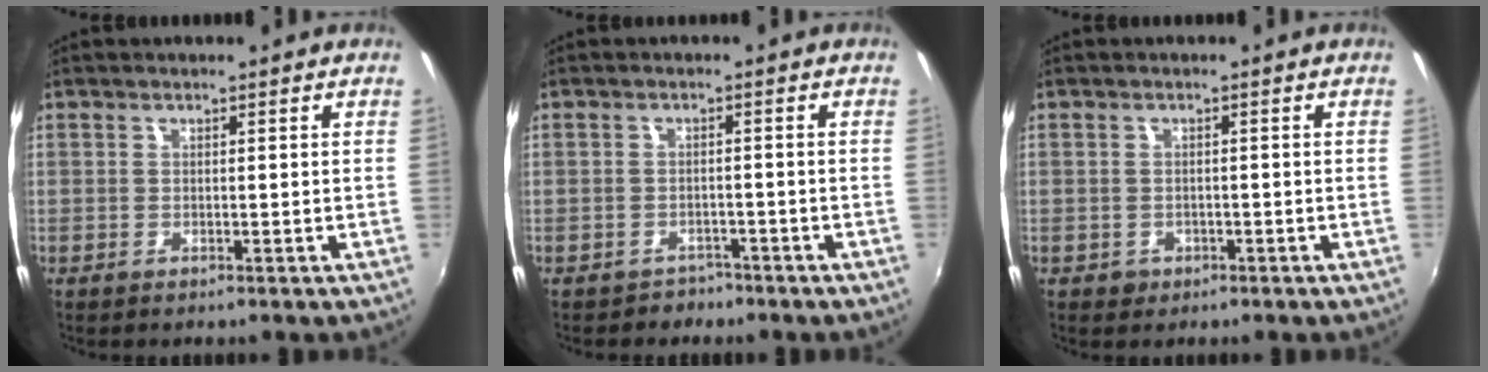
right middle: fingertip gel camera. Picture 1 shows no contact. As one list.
[{"total": 2.9, "force": [-2.1, 2.0, 0.0], "torque": [-0.006, 0.002, -0.032]}, {"total": 1.9, "force": [-0.8, 1.7, 0.5], "torque": [-0.012, -0.002, -0.009]}]